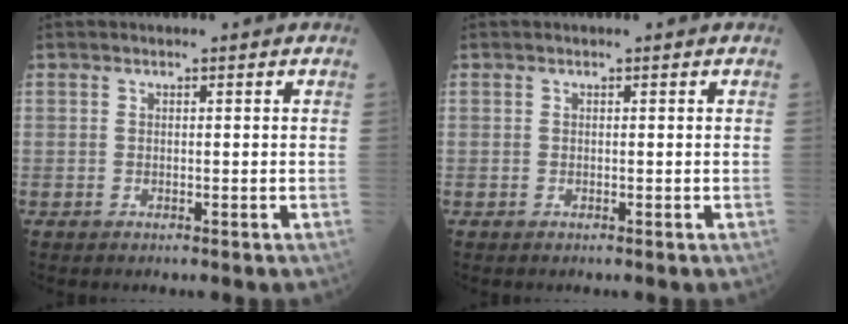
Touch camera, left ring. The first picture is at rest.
{"total": 0.0}